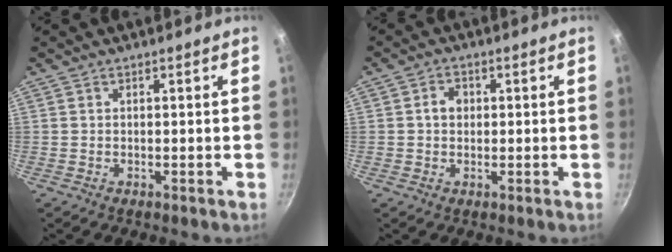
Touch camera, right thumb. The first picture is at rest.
{"total": 3.3, "force": [0.3, 2.7, 1.8], "torque": [-0.014, 0.007, 0.003]}